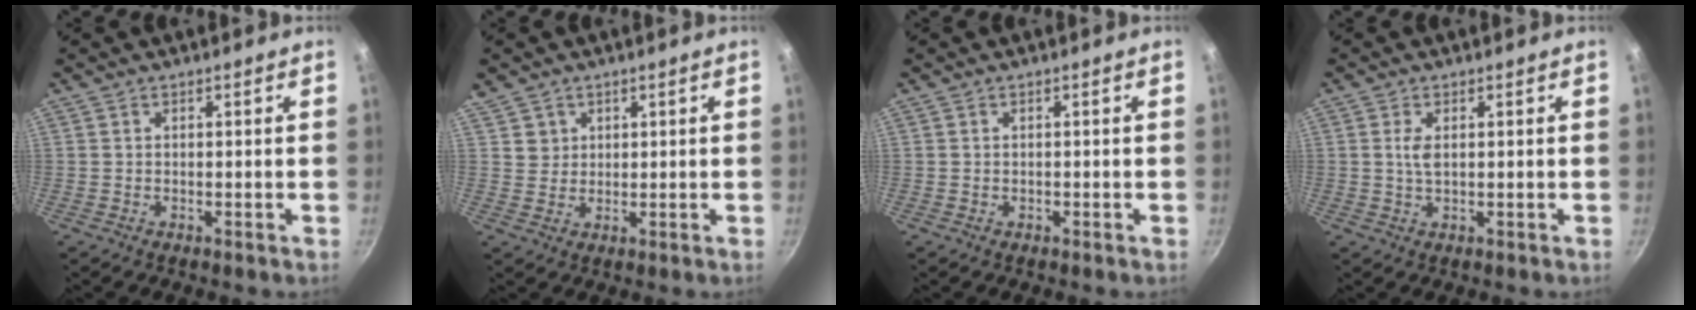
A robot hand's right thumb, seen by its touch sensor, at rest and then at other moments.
{"total": 3.2, "force": [1.6, 2.8, 0.5], "torque": [0.016, 0.005, 0.030]}
{"total": 0.0}
{"total": 2.5, "force": [0.5, 1.2, 2.2], "torque": [-0.043, -0.002, 0.011]}